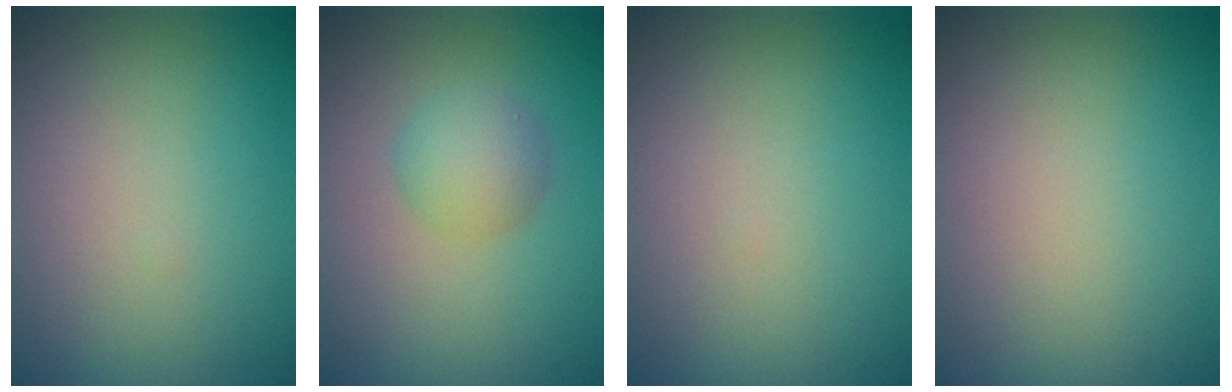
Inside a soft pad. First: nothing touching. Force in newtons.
{"total": 2.7, "press": 2.7, "slide": 0.1}
{"total": 0.0}
{"total": 0.0}